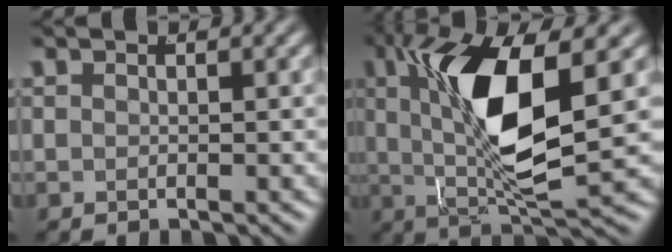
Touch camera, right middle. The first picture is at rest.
{"total": 10.1, "force": [1.5, 3.2, 9.5], "torque": [-0.172, -0.006, 0.033]}